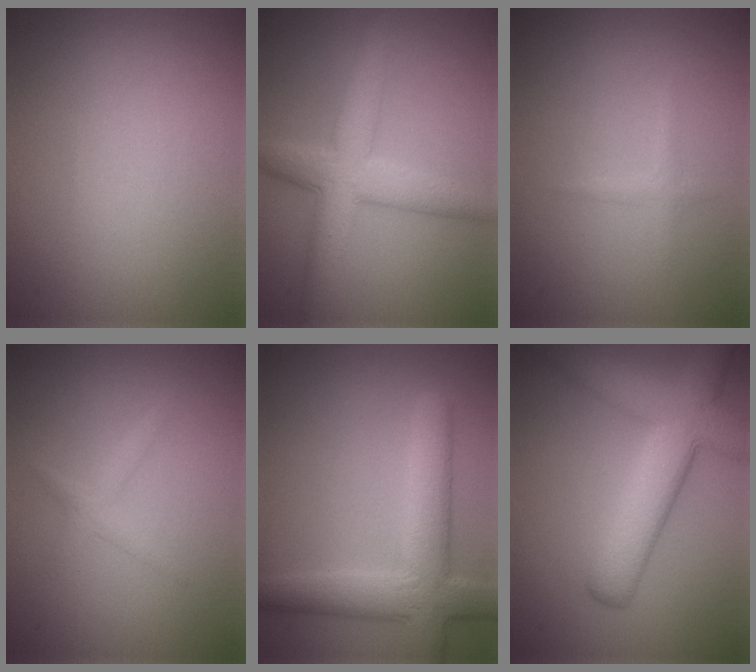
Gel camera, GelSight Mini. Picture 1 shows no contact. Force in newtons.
{"total": 5.4, "press": 5.4, "slide": 0.2}
{"total": 0.9, "press": 0.9, "slide": 0.0}
{"total": 1.3, "press": 1.3, "slide": 0.0}
{"total": 6.1, "press": 6.1, "slide": 0.7}
{"total": 7.5, "press": 7.5, "slide": 0.3}